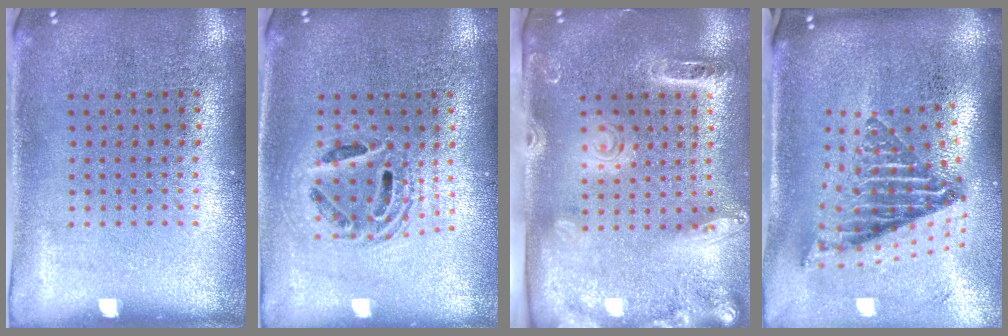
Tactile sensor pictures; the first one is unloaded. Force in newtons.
{"total": 1.5, "press": 1.3, "slide": 0.8}
{"total": 2.6, "press": 2.0, "slide": 1.6}
{"total": 2.6, "press": 1.6, "slide": 2.0}